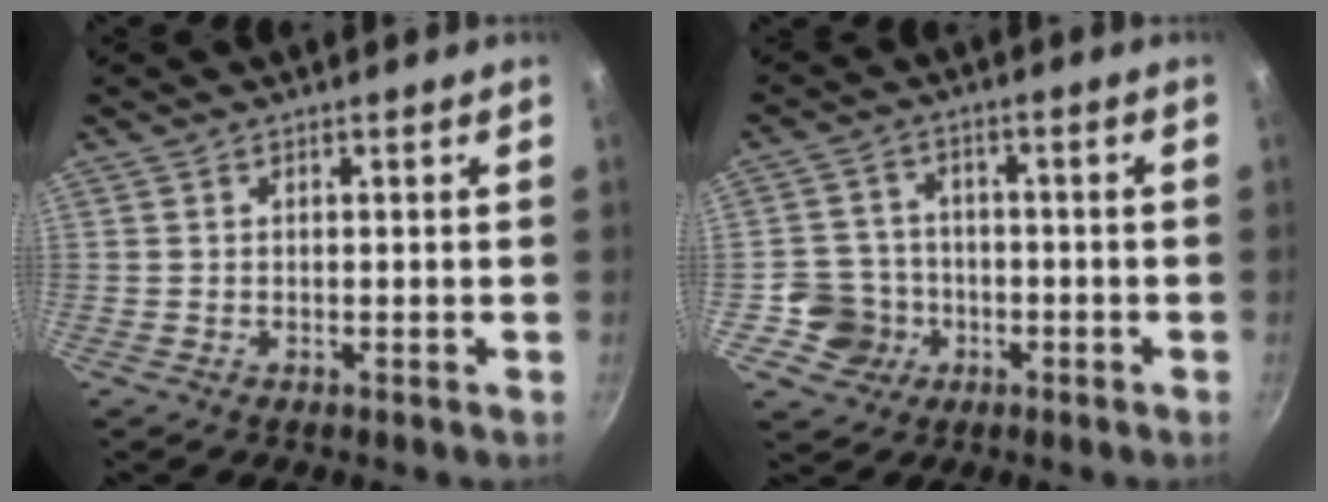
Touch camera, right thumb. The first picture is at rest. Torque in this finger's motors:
{"motor_torque": [-0.02, -0.09, -0.22, -0.10, 0.04]}